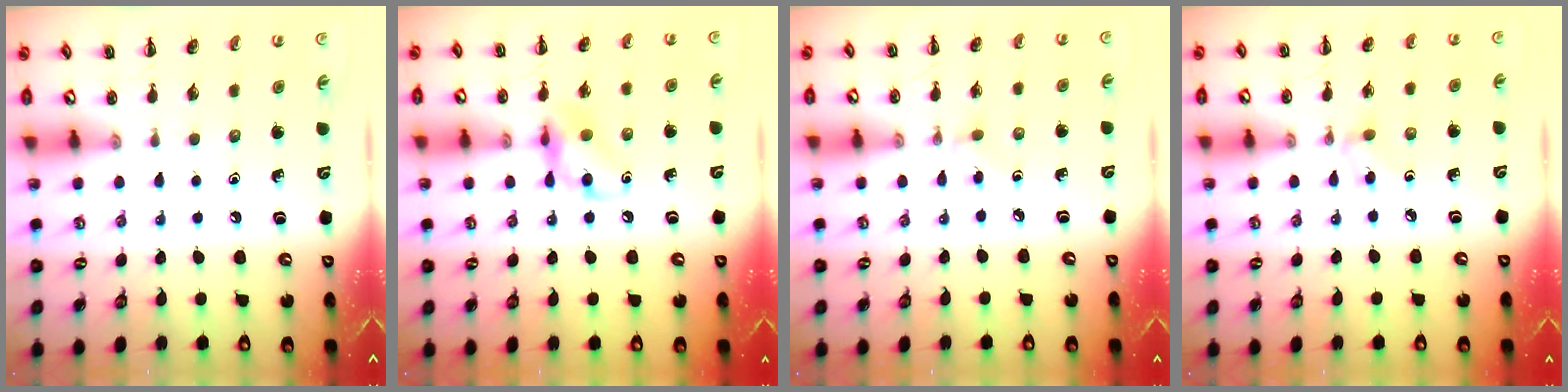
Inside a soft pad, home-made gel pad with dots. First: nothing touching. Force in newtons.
{"total": 10.4, "press": 10.3, "slide": 1.5}
{"total": 3.0, "press": 2.7, "slide": 1.3}
{"total": 5.1, "press": 4.8, "slide": 1.8}